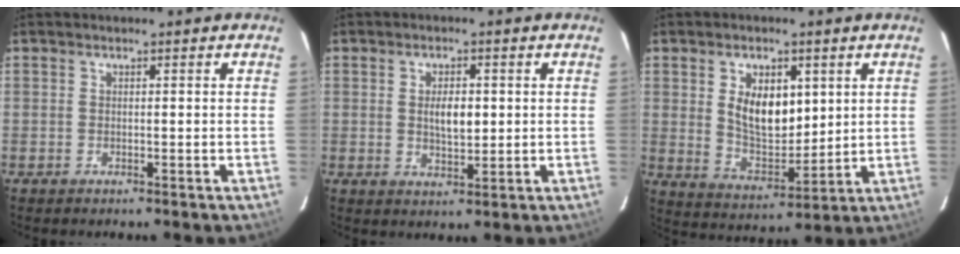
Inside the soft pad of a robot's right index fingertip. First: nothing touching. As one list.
[{"total": 4.7, "force": [0.5, 2.3, 4.0], "torque": [-0.070, 0.000, 0.011]}, {"total": 10.4, "force": [3.1, 5.8, 8.1], "torque": [-0.146, -0.001, 0.069]}]